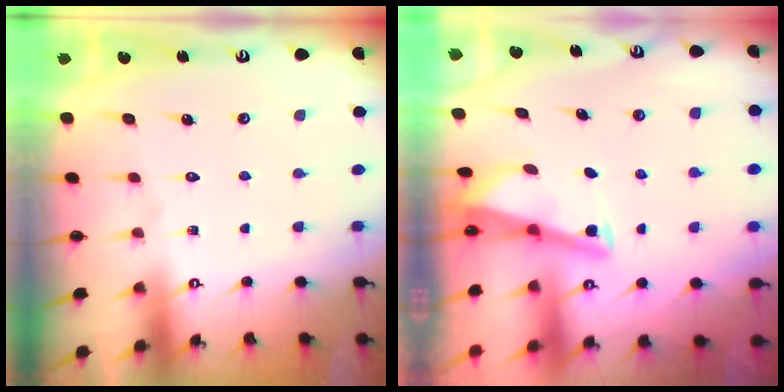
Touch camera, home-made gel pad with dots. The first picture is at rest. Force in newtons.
{"total": 2.9, "press": 2.9, "slide": 0.4}